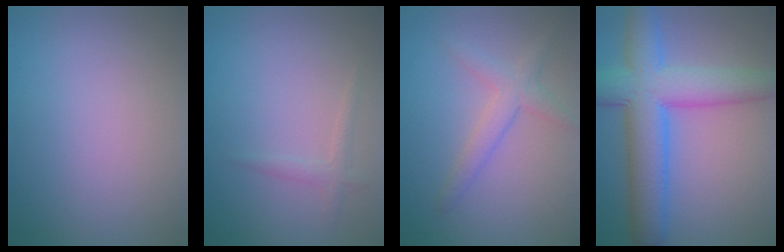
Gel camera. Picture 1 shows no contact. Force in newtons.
{"total": 1.1, "press": 1.1, "slide": 0.0}
{"total": 2.4, "press": 2.4, "slide": 0.2}
{"total": 8.5, "press": 8.5, "slide": 0.3}